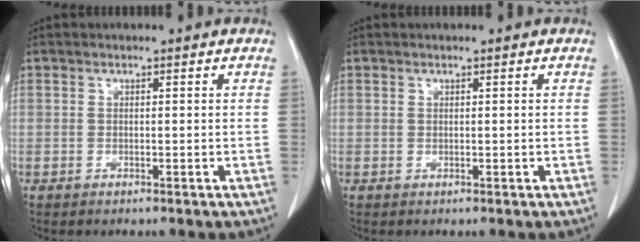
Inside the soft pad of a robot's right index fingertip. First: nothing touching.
{"total": 0.0}